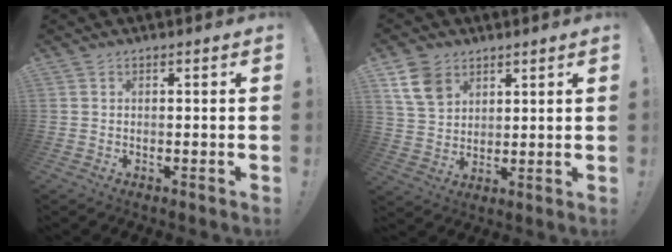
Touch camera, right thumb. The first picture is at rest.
{"total": 10.5, "force": [5.9, 7.4, 4.4], "torque": [-0.071, -0.025, 0.120]}